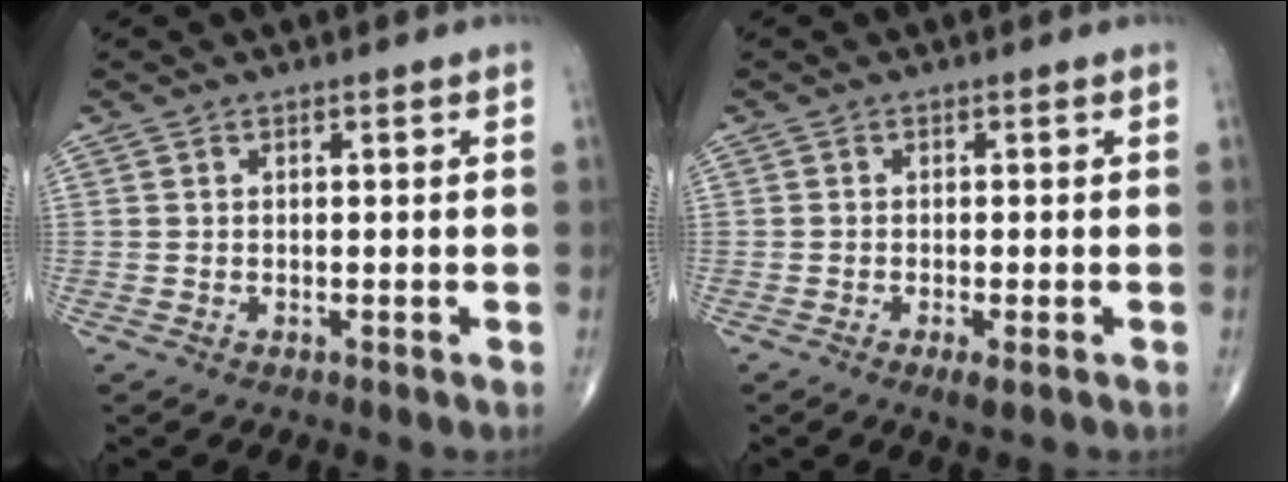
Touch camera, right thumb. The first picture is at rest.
{"total": 2.0, "force": [-0.9, 0.3, 1.7], "torque": [-0.034, -0.007, -0.018]}